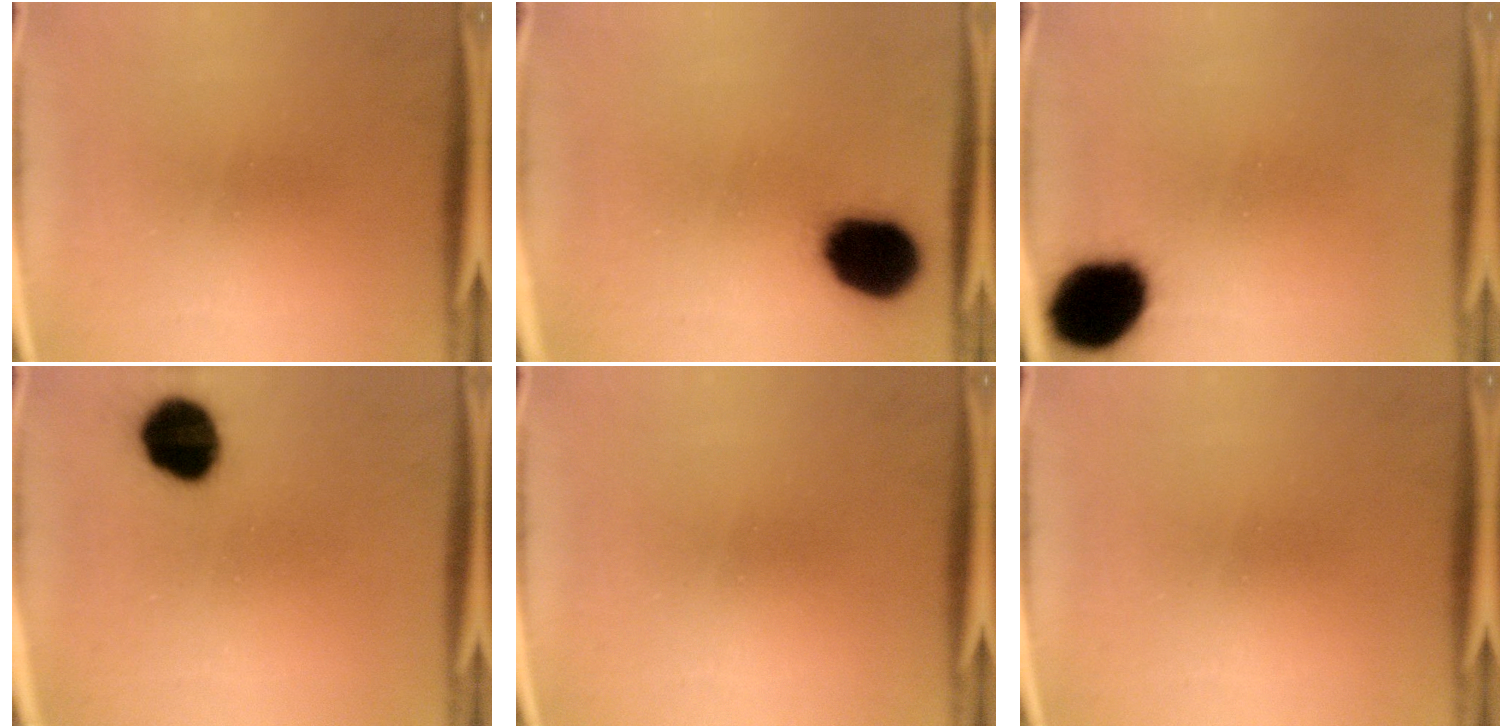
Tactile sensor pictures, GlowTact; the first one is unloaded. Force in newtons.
{"total": 15.2}
{"total": 16.5}
{"total": 11.7}
{"total": 0.0}
{"total": 0.0}